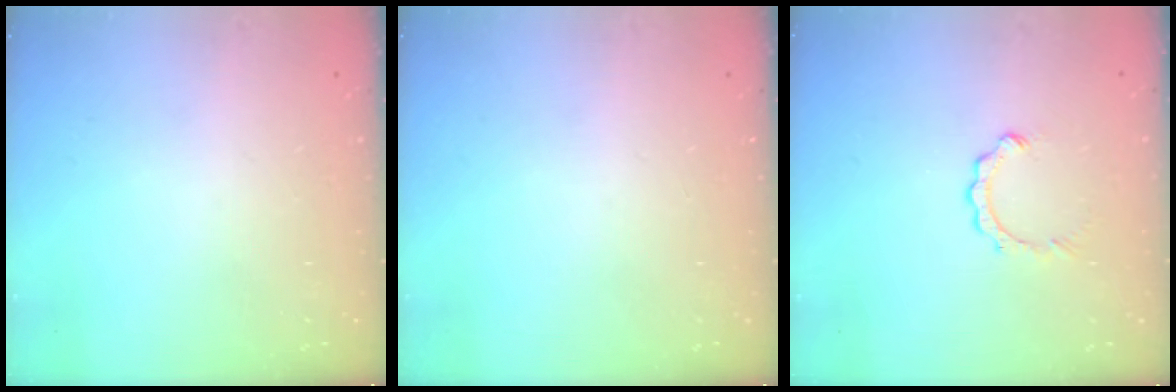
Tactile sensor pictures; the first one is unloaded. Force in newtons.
{"total": 0.0}
{"total": 2.5, "press": 2.4, "slide": 0.4}